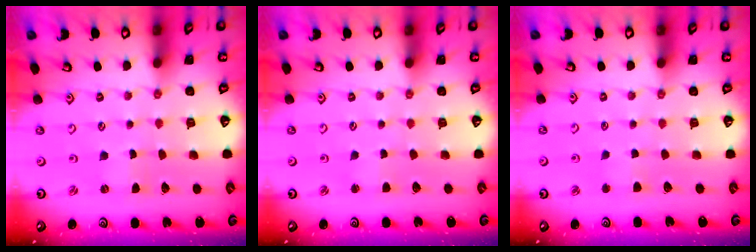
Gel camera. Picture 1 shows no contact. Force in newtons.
{"total": 1.6, "press": 1.6, "slide": 0.2}
{"total": 2.4, "press": 2.4, "slide": 0.5}